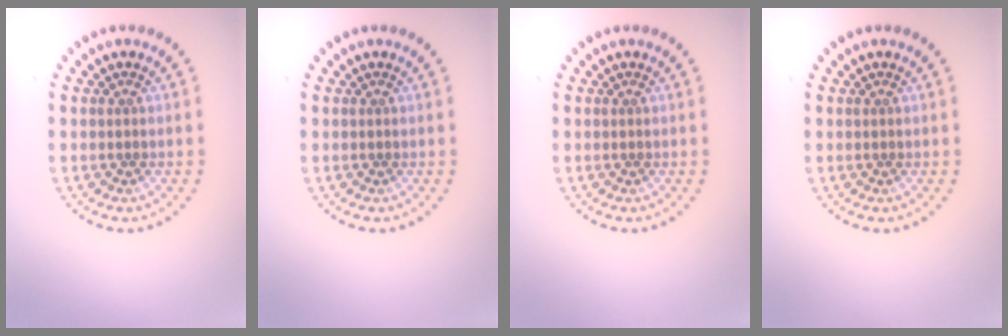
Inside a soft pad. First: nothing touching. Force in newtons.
{"total": 0.0}
{"total": 0.0}
{"total": 0.0}